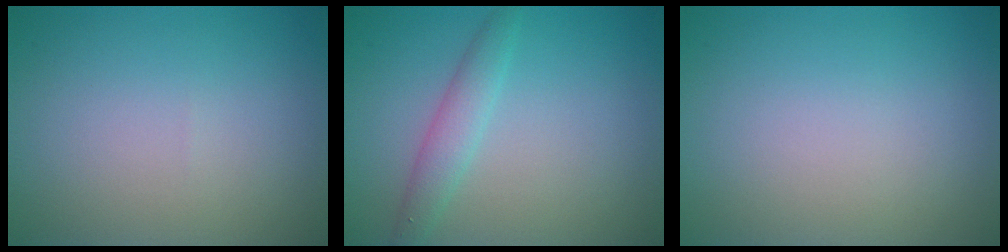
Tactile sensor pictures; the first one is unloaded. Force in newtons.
{"total": 2.3, "press": 2.3, "slide": 0.0}
{"total": 0.0}